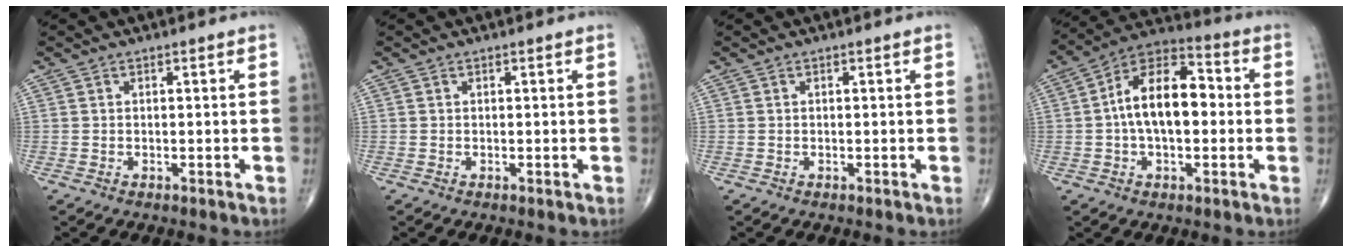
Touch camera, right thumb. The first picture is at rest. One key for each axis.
{"total": 0.0}
{"total": 0.0}
{"total": 14.5, "fx": 0.2, "fy": 8.0, "fz": 12.1, "tx": -0.194, "ty": 0.036, "tz": -0.010}